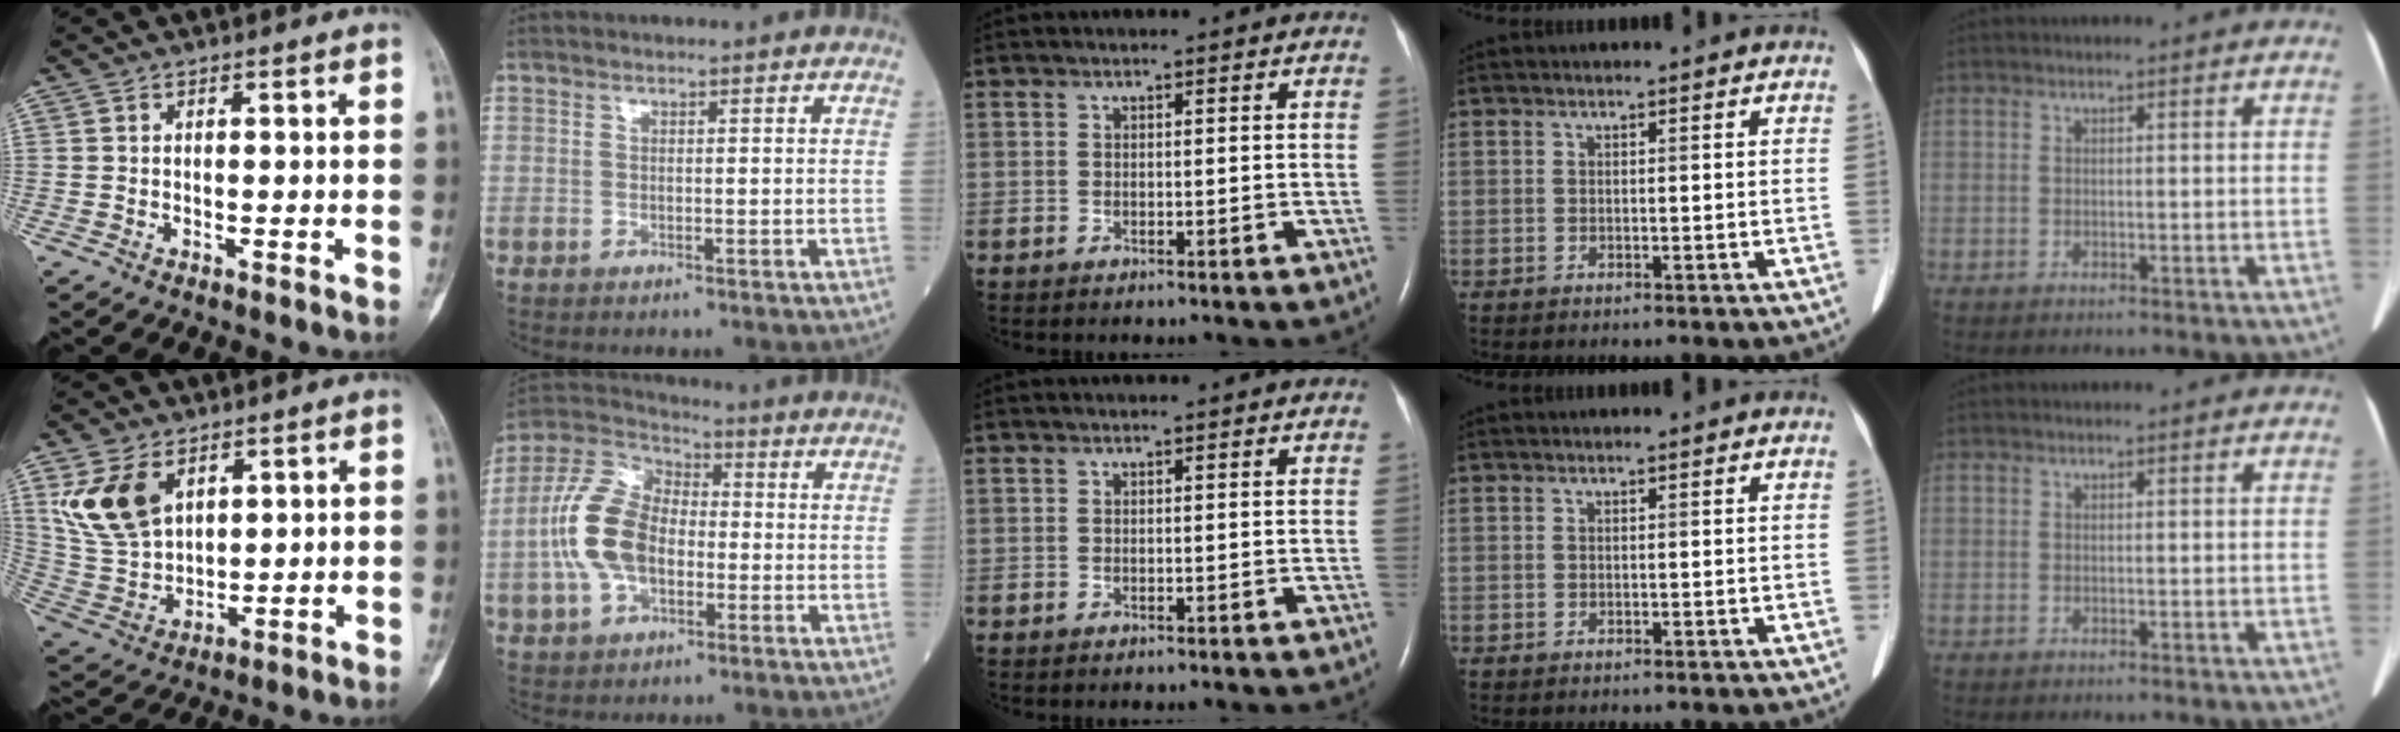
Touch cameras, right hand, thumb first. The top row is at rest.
{"thumb": {"total": 12.5, "force": [5.5, 8.1, 7.9], "torque": [-0.142, -0.018, 0.124]}, "index": {"total": 12.5, "force": [-1.7, 7.5, 9.8], "torque": [-0.228, 0.029, -0.034]}}